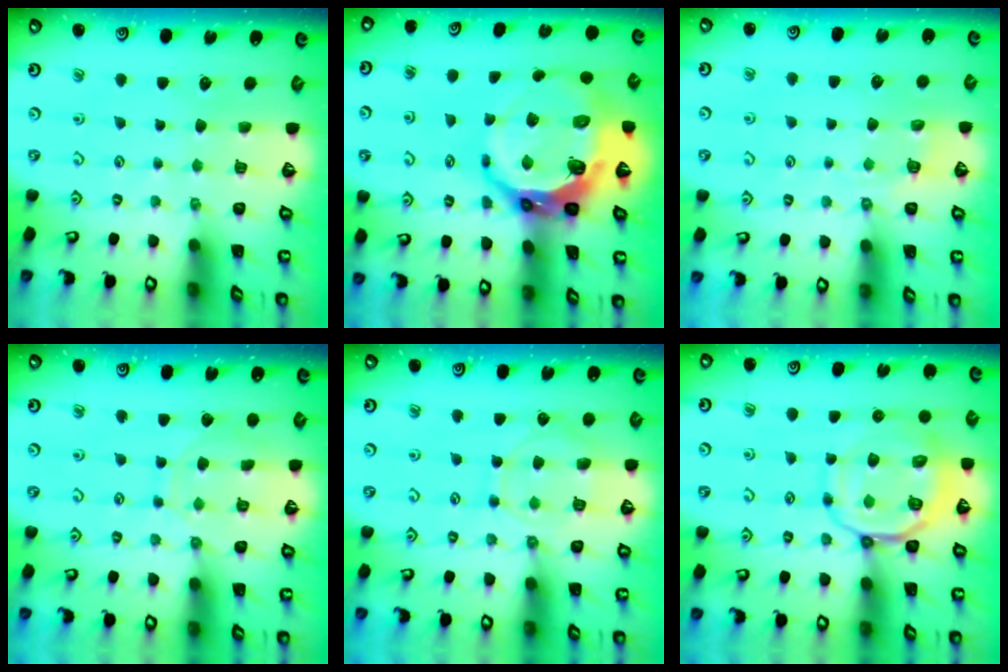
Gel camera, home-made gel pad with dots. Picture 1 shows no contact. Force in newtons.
{"total": 16.9, "press": 16.1, "slide": 5.3}
{"total": 3.5, "press": 3.1, "slide": 1.8}
{"total": 9.0, "press": 9.0, "slide": 0.6}
{"total": 9.5, "press": 9.4, "slide": 1.0}
{"total": 12.6, "press": 12.5, "slide": 1.8}